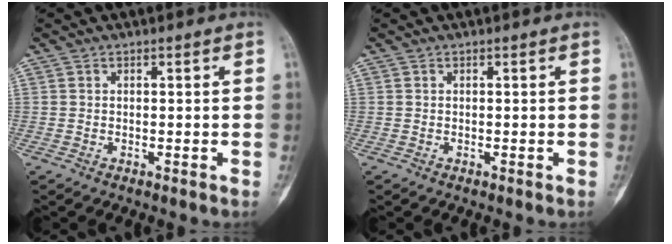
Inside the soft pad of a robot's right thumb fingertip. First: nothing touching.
{"total": 0.0}